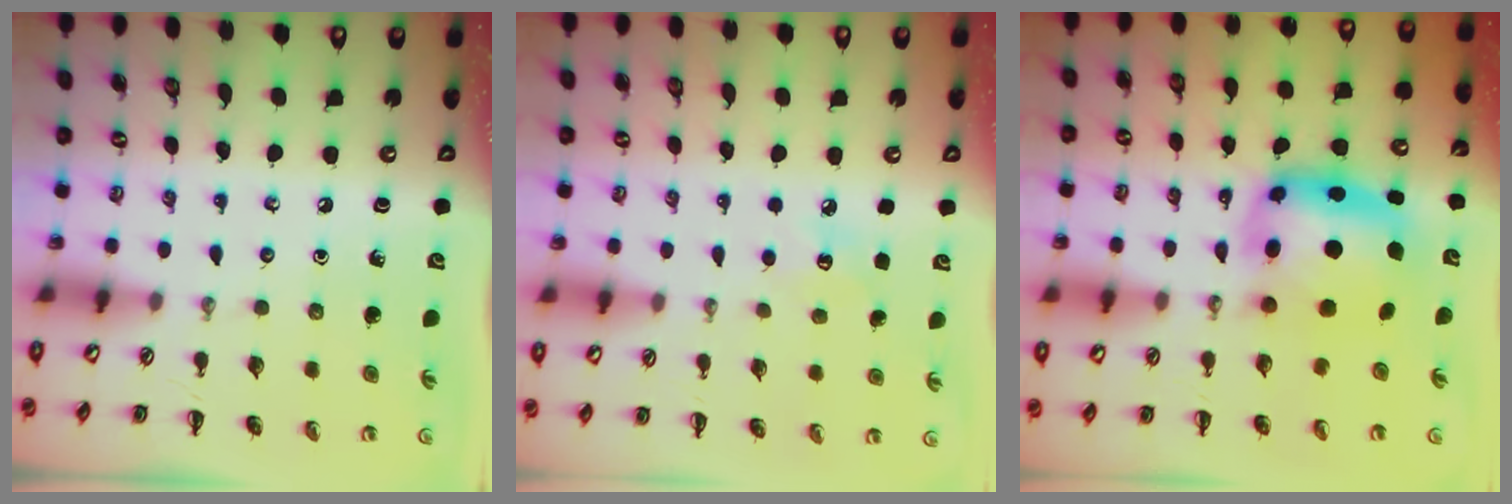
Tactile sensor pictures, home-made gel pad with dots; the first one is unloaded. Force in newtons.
{"total": 5.9, "press": 5.7, "slide": 1.5}
{"total": 6.6, "press": 6.4, "slide": 1.6}